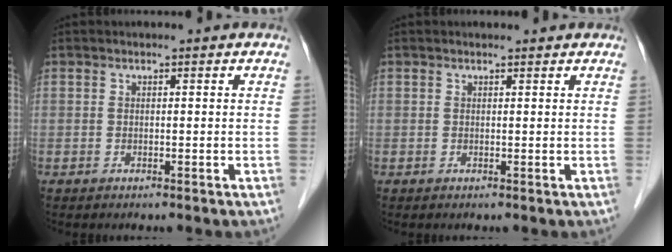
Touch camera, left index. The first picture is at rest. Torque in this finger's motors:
{"motor_torque": [0.27, -0.19, -0.06, -0.01]}